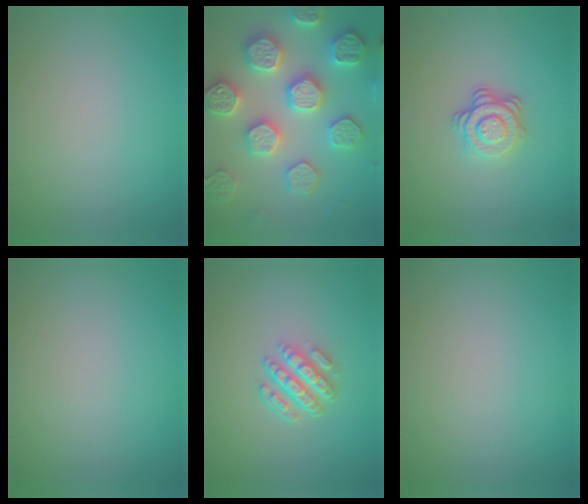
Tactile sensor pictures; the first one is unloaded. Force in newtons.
{"total": 7.8, "press": 7.7, "slide": 1.7}
{"total": 3.4, "press": 2.9, "slide": 1.8}
{"total": 0.0}
{"total": 4.7, "press": 3.3, "slide": 3.3}
{"total": 0.0}